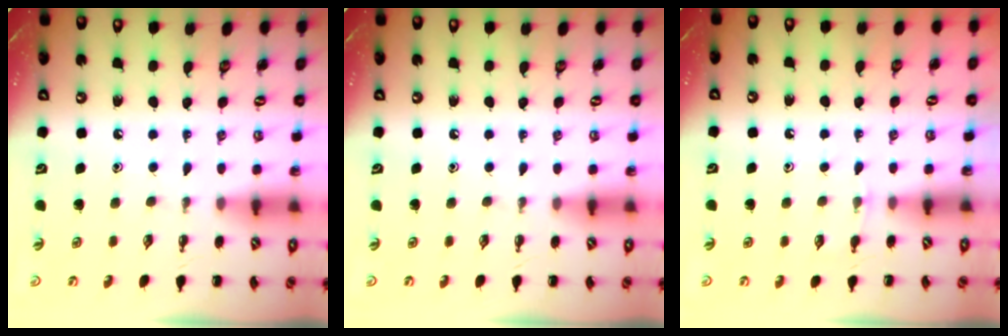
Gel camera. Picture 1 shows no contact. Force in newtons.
{"total": 0.0}
{"total": 3.7, "press": 3.5, "slide": 1.3}